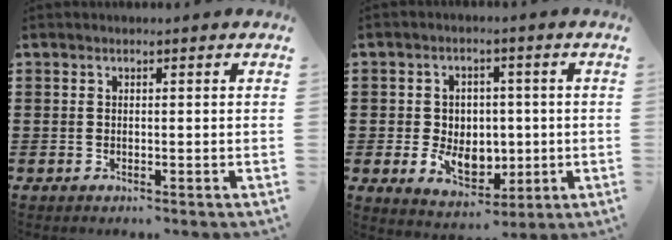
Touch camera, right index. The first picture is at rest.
{"total": 6.3, "force": [-0.5, 5.2, 3.5], "torque": [-0.070, 0.008, -0.011]}